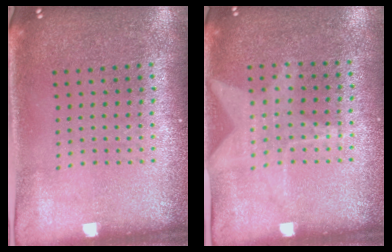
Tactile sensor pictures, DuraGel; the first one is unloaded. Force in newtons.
{"total": 1.2, "press": 0.9, "slide": 0.8}